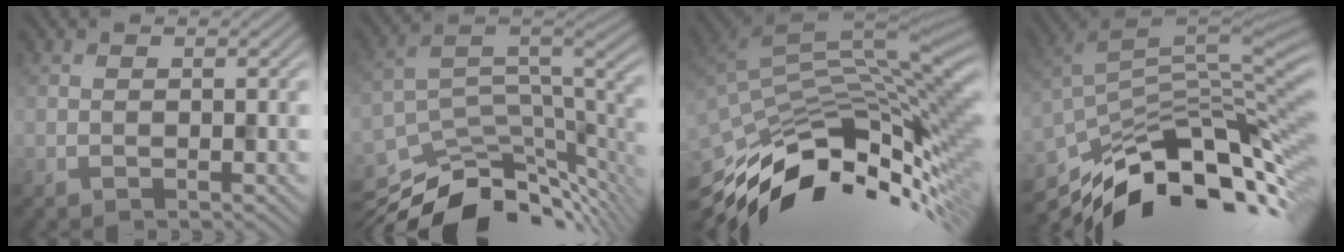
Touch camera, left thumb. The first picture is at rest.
{"total": 12.7, "force": [-9.3, 4.7, 7.3], "torque": [-0.140, -0.014, -0.146]}
{"total": 13.8, "force": [-6.8, 5.3, 10.8], "torque": [-0.227, -0.011, -0.125]}
{"total": 14.2, "force": [-7.6, 5.6, 10.6], "torque": [-0.214, -0.011, -0.132]}